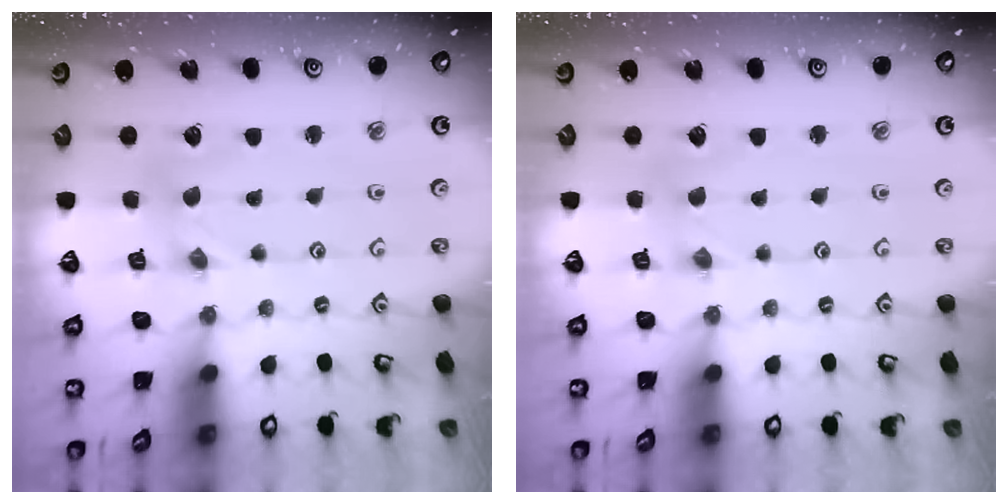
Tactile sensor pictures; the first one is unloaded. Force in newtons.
{"total": 0.0}